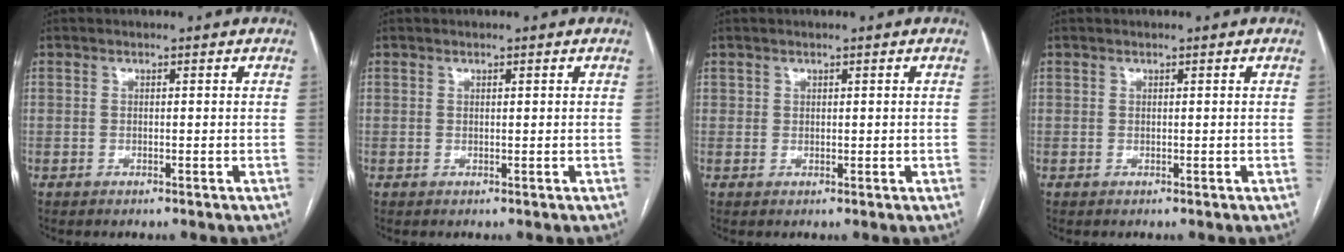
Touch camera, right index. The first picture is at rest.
{"total": 0.0}
{"total": 0.9, "force": [0.5, 0.7, 0.1], "torque": [0.008, 0.000, 0.006]}
{"total": 0.0}